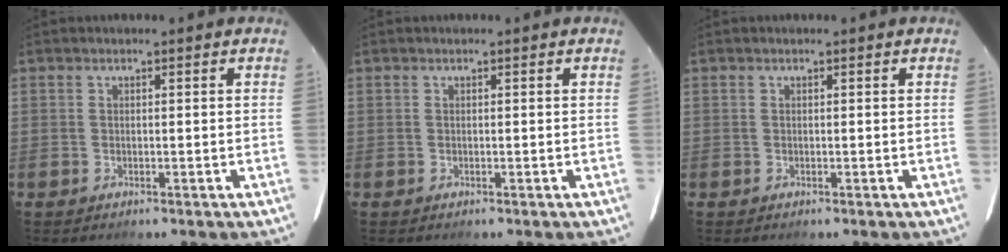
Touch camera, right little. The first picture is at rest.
{"total": 0.0}
{"total": 0.0}